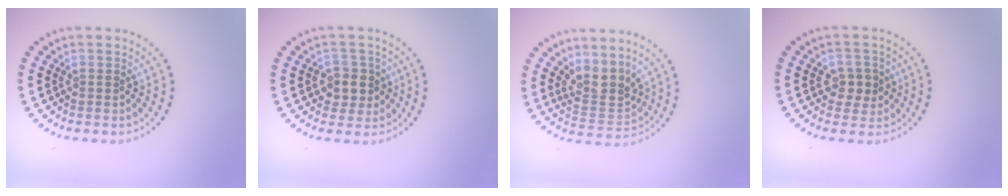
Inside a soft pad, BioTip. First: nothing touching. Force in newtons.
{"total": 2.5, "press": 2.4, "slide": 0.9}
{"total": 3.3, "press": 2.5, "slide": 2.2}
{"total": 2.4, "press": 2.3, "slide": 0.8}